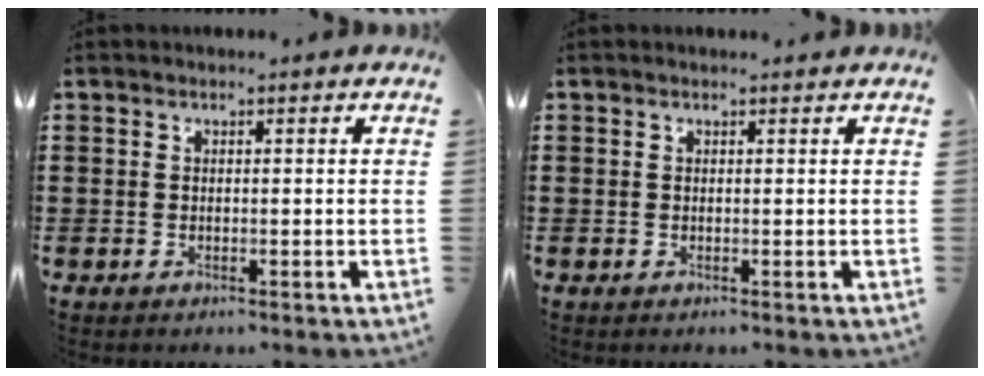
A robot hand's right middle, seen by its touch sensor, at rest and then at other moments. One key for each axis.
{"total": 0.0}